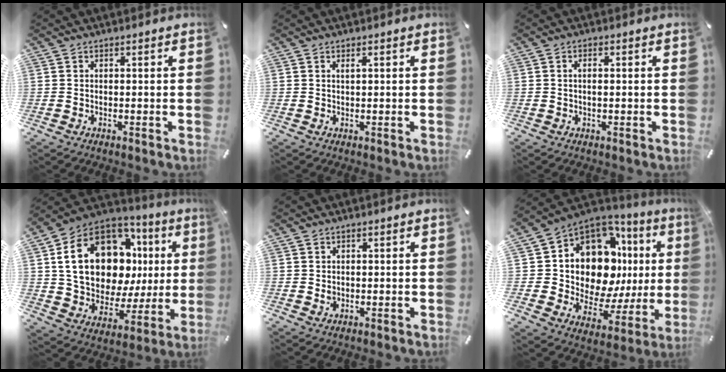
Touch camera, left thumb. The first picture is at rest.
{"total": 1.2, "force": [0.4, 0.3, 1.0], "torque": [-0.020, 0.002, 0.006]}
{"total": 1.5, "force": [0.0, 0.6, 1.4], "torque": [-0.026, 0.002, -0.001]}
{"total": 21.7, "force": [7.2, 14.6, 14.4], "torque": [-0.261, -0.040, 0.128]}
{"total": 1.0, "force": [0.1, 0.9, 0.4], "torque": [-0.002, 0.000, 0.001]}
{"total": 14.3, "force": [4.5, 9.8, 9.5], "torque": [-0.159, -0.067, 0.074]}